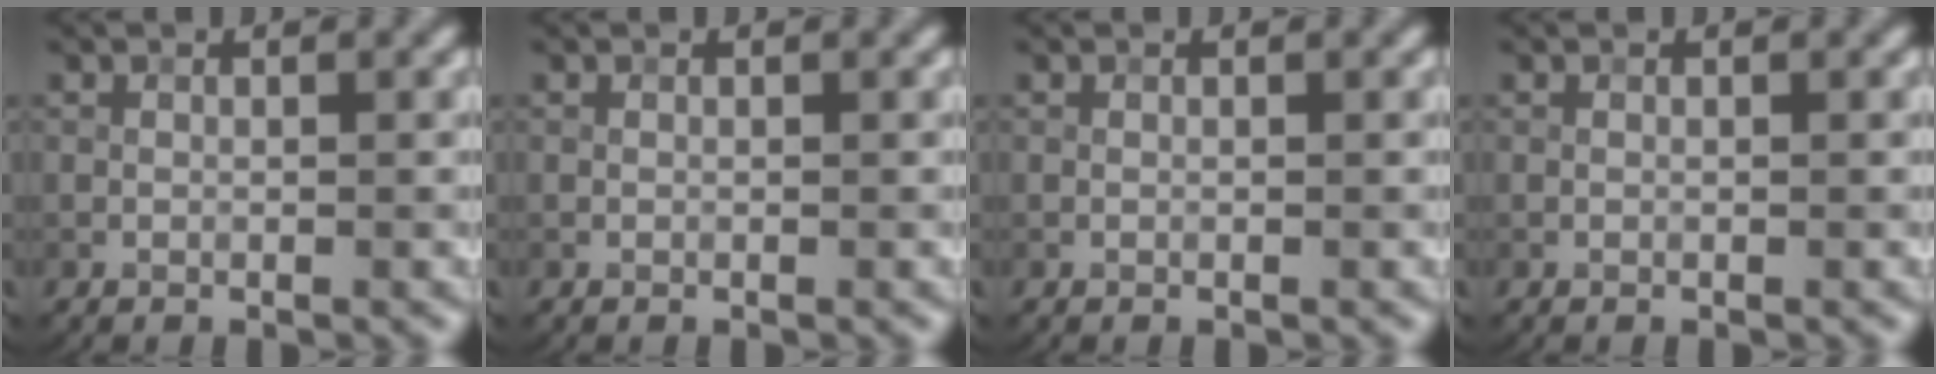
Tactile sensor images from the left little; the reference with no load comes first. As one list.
[{"total": 0.0}, {"total": 0.0}, {"total": 0.0}]